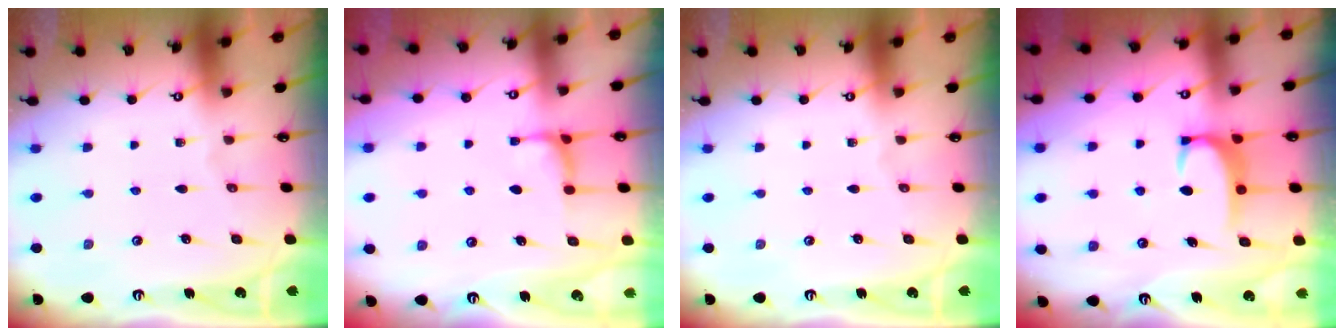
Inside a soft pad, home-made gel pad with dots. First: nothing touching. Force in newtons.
{"total": 0.7, "press": 0.4, "slide": 0.6}
{"total": 0.0}
{"total": 2.7, "press": 2.6, "slide": 0.5}